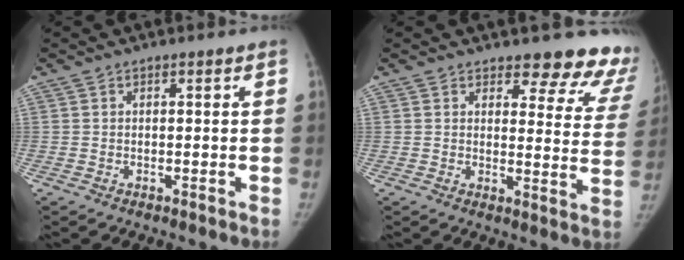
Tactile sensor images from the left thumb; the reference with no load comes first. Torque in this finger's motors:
{"motor_torque": [0.21, -0.06, 0.46, -0.06, 0.01]}